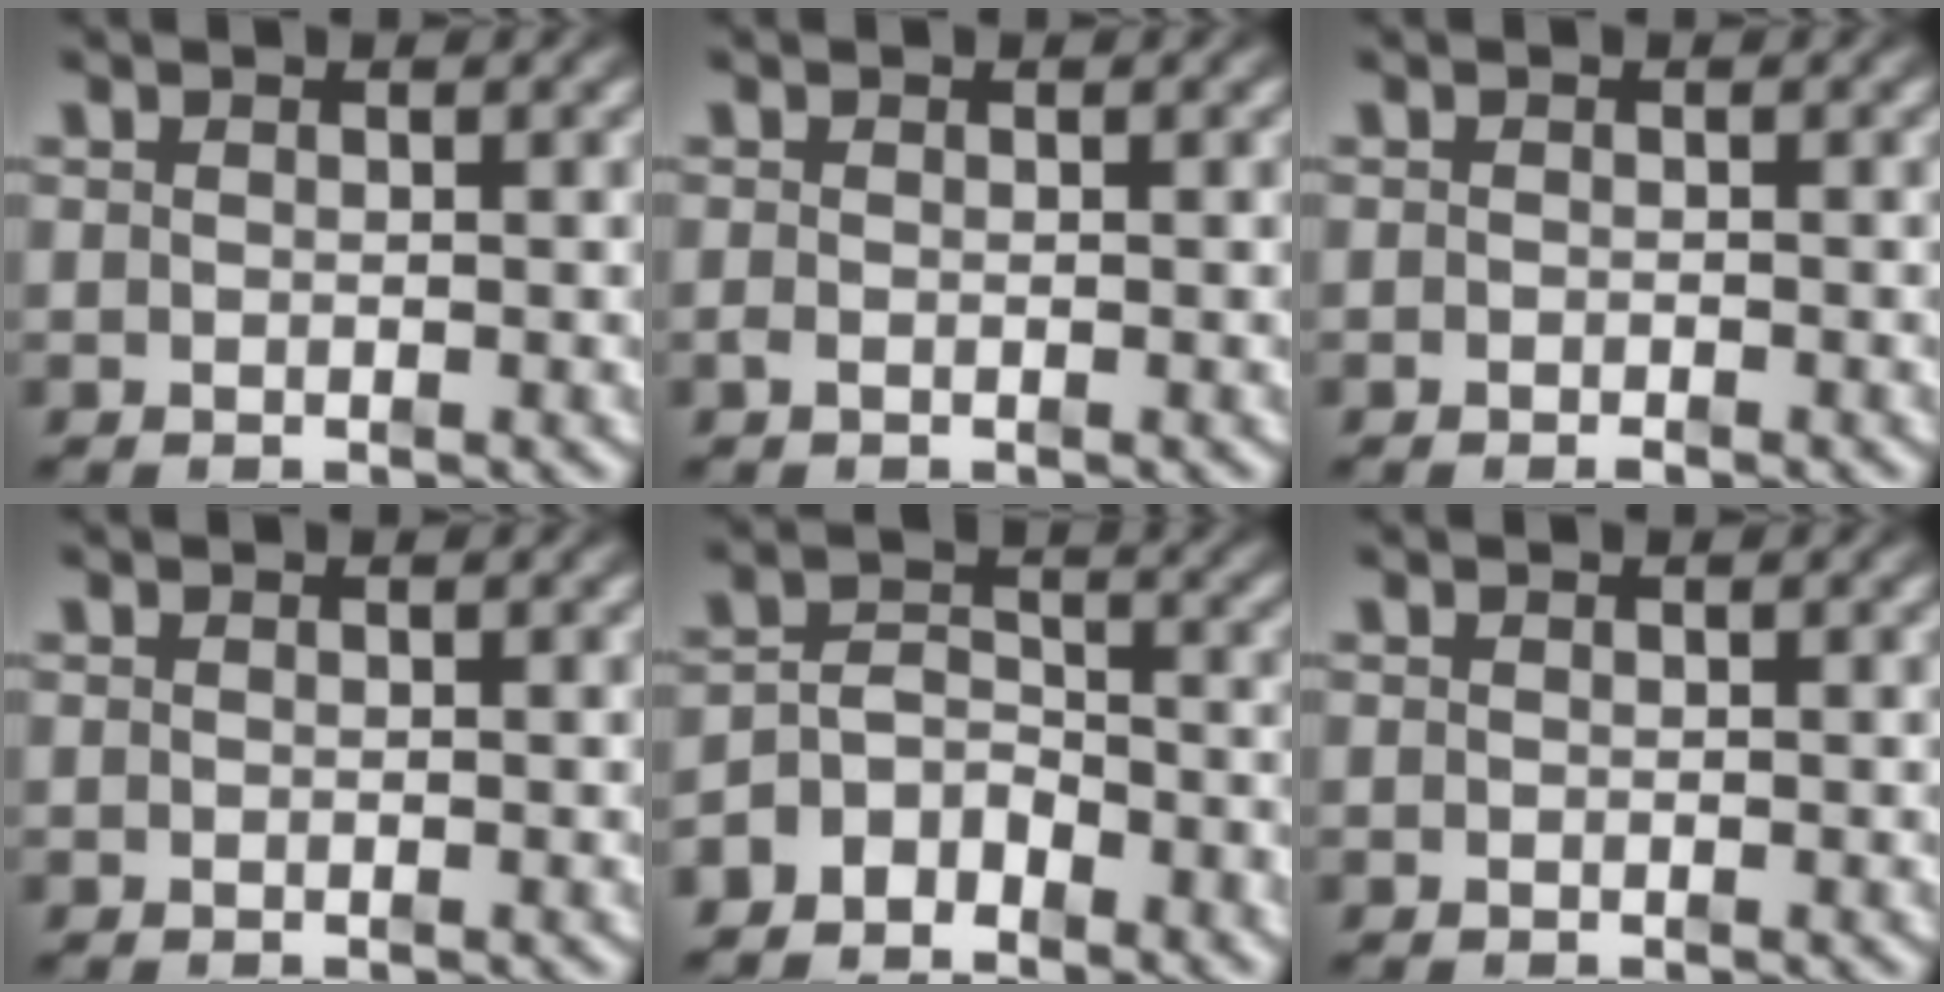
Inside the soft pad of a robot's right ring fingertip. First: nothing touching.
{"total": 0.7, "force": [-0.6, 0.1, 0.2], "torque": [-0.007, -0.007, -0.008]}
{"total": 0.8, "force": [-0.8, -0.1, 0.3], "torque": [-0.003, -0.006, -0.010]}
{"total": 0.0}
{"total": 6.1, "force": [-3.3, 4.5, 2.5], "torque": [-0.037, -0.020, -0.062]}
{"total": 0.0}